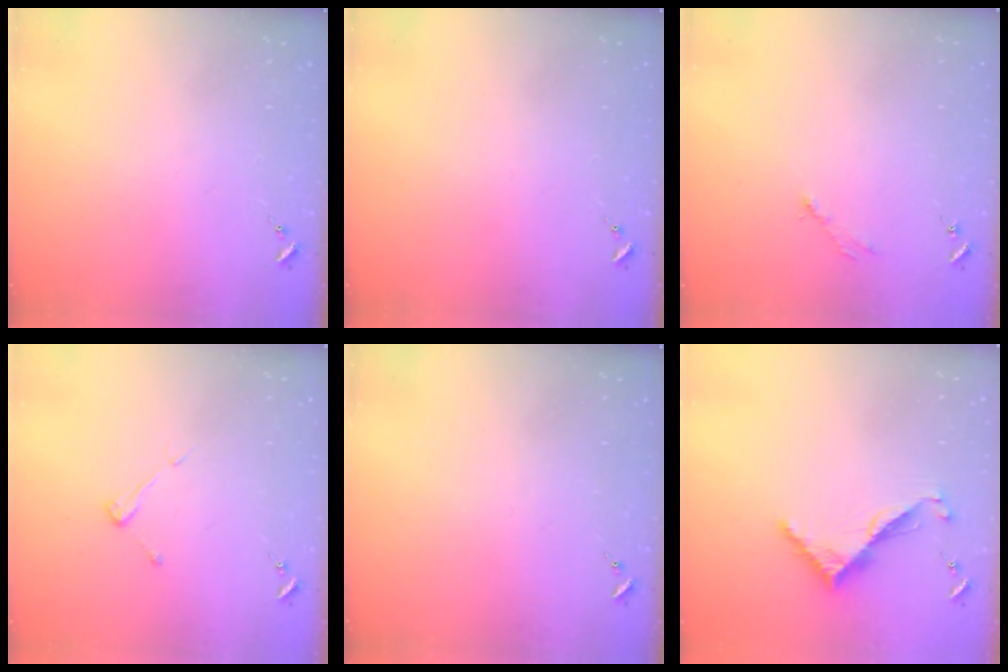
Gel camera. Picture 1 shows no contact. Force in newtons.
{"total": 0.0}
{"total": 2.8, "press": 2.8, "slide": 0.4}
{"total": 3.8, "press": 3.8, "slide": 0.4}
{"total": 0.0}
{"total": 7.2, "press": 7.2, "slide": 0.3}